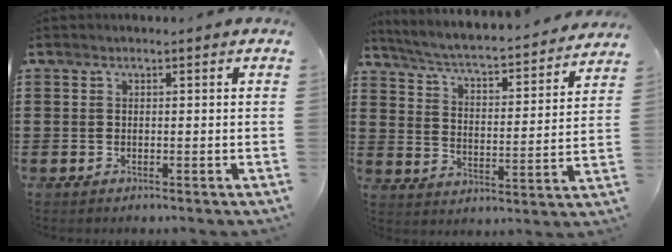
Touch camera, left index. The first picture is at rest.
{"total": 3.9, "force": [3.7, -0.4, 1.2], "torque": [-0.044, -0.037, 0.052]}